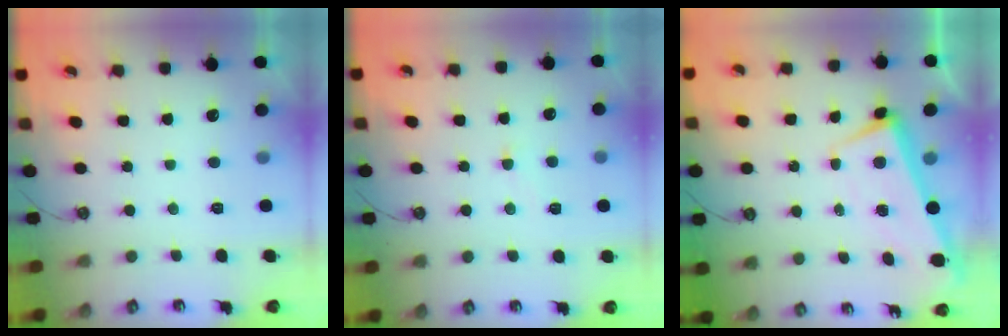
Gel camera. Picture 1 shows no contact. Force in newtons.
{"total": 2.4, "press": 2.4, "slide": 0.6}
{"total": 1.9, "press": 1.0, "slide": 1.6}